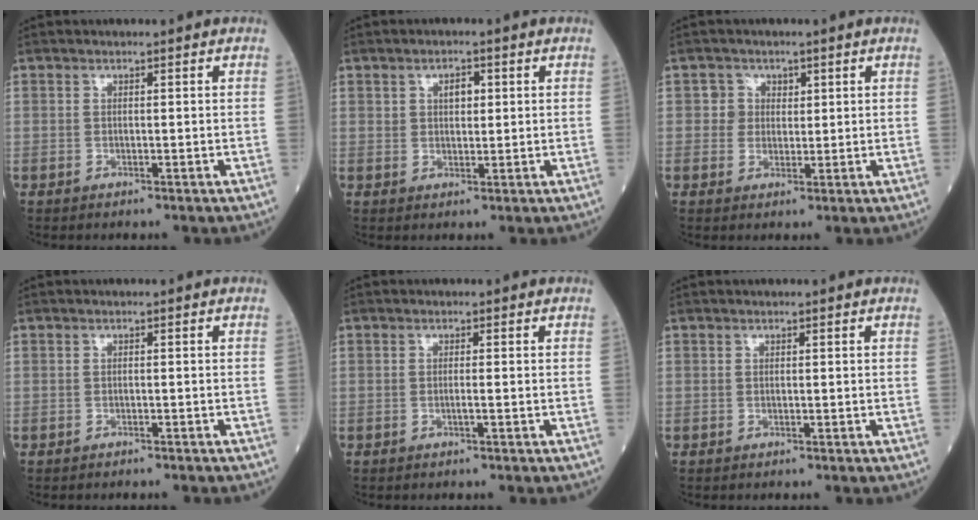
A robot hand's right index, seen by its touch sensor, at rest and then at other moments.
{"total": 2.8, "force": [1.0, 1.6, 2.1], "torque": [-0.031, 0.003, 0.015]}
{"total": 2.7, "force": [0.8, 2.6, 0.1], "torque": [0.008, 0.003, 0.009]}
{"total": 1.6, "force": [-1.5, 0.3, 0.6], "torque": [-0.013, -0.003, -0.017]}
{"total": 0.8, "force": [-0.3, -0.2, 0.7], "torque": [-0.013, 0.000, -0.006]}
{"total": 0.0}